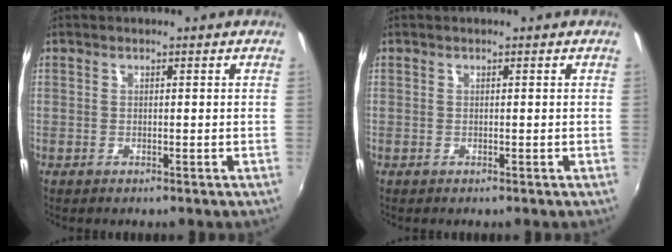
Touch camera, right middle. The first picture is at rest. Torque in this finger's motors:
{"motor_torque": [0.00, 0.00, 0.00, 0.01]}